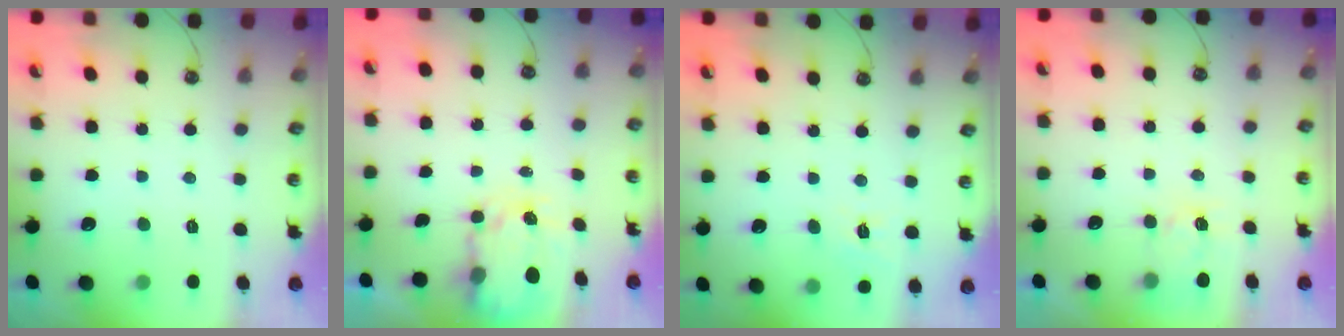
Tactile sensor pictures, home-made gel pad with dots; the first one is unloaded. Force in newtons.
{"total": 4.1, "press": 4.1, "slide": 0.3}
{"total": 6.2, "press": 6.2, "slide": 0.7}
{"total": 5.6, "press": 5.6, "slide": 0.3}